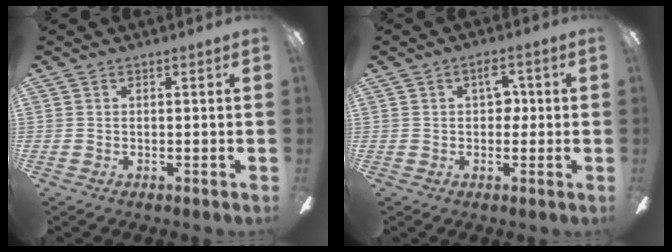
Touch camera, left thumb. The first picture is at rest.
{"total": 5.5, "force": [1.4, 3.4, 4.1], "torque": [-0.044, -0.001, 0.015]}